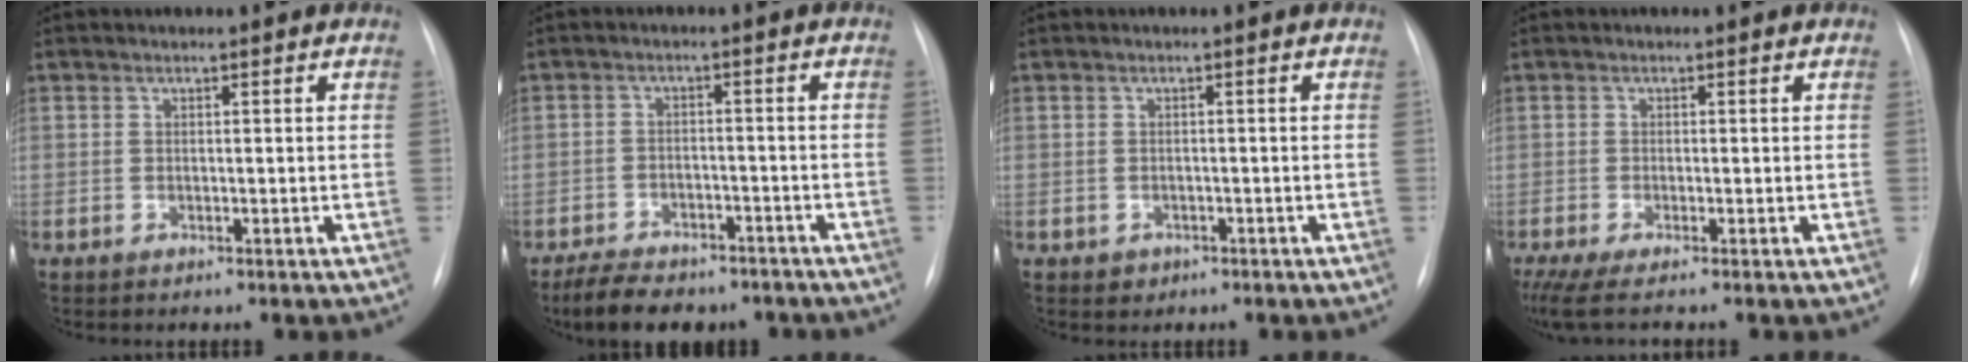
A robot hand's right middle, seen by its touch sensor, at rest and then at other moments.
{"total": 11.0, "force": [-8.8, 4.6, 4.6], "torque": [-0.072, 0.001, -0.128]}
{"total": 1.5, "force": [-0.8, 1.3, 0.1], "torque": [-0.001, 0.005, -0.007]}
{"total": 4.3, "force": [-3.4, -0.1, 2.7], "torque": [-0.049, -0.010, -0.060]}